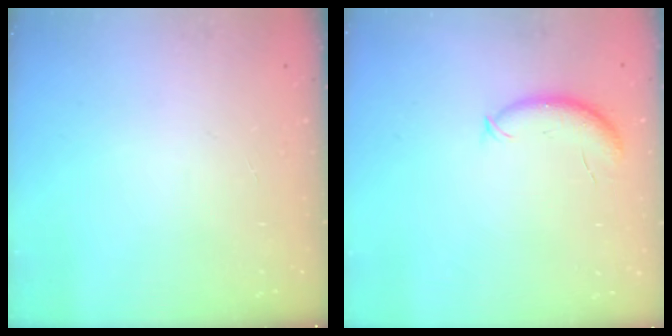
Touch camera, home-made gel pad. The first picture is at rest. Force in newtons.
{"total": 8.0, "press": 7.9, "slide": 1.3}